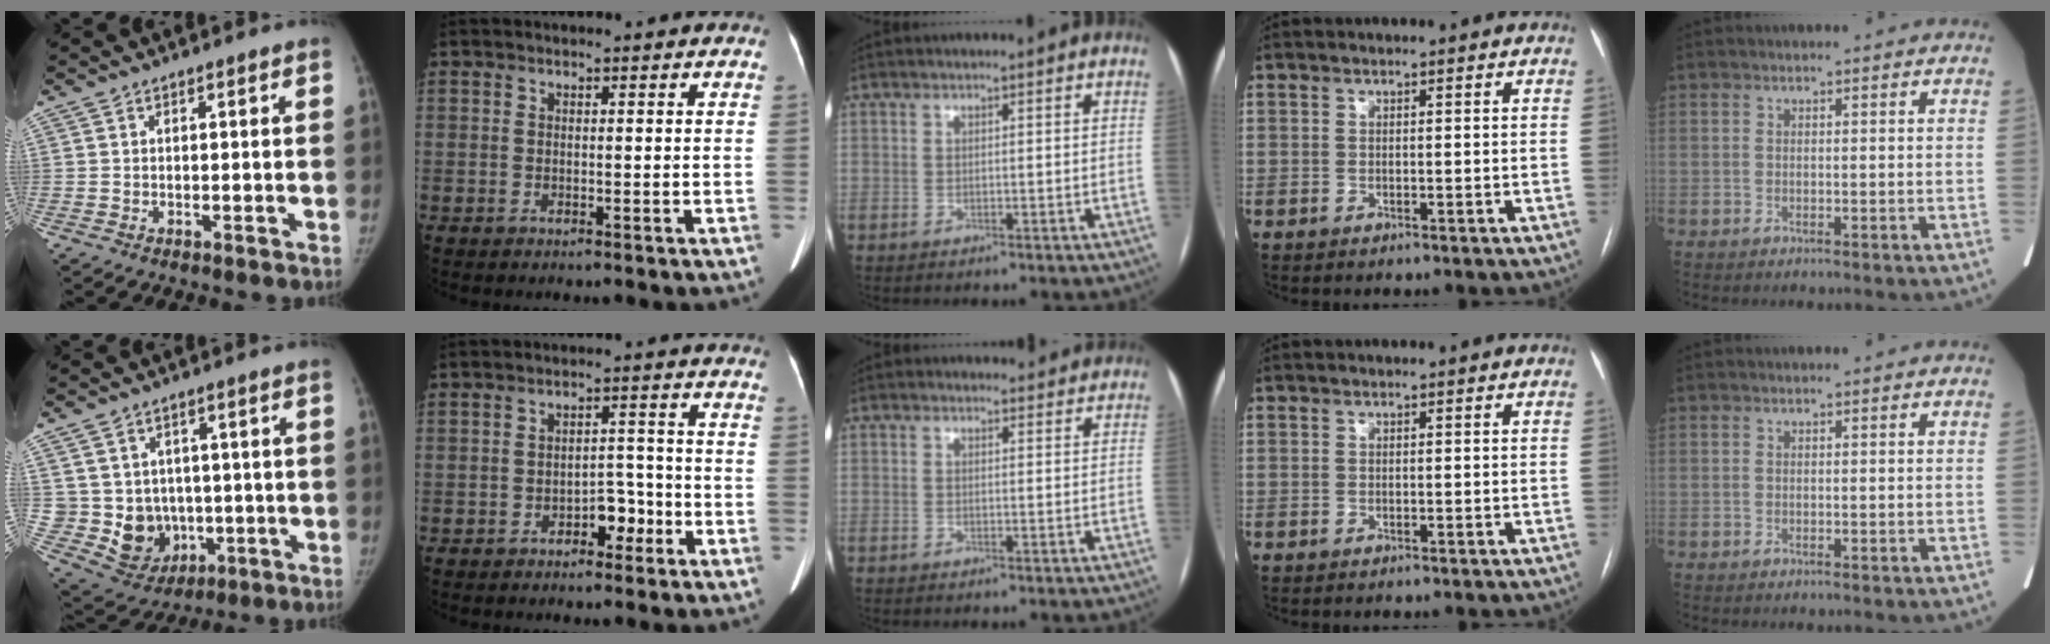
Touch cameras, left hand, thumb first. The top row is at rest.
{"thumb": {"total": 10.7, "force": [-0.5, 9.5, 4.9], "torque": [-0.046, 0.001, 0.021]}, "index": {"total": 3.9, "force": [-2.3, 2.0, 2.4], "torque": [-0.028, 0.015, -0.037]}, "middle": {"total": 2.7, "force": [2.5, 0.9, 0.0], "torque": [-0.002, 0.006, 0.024]}}